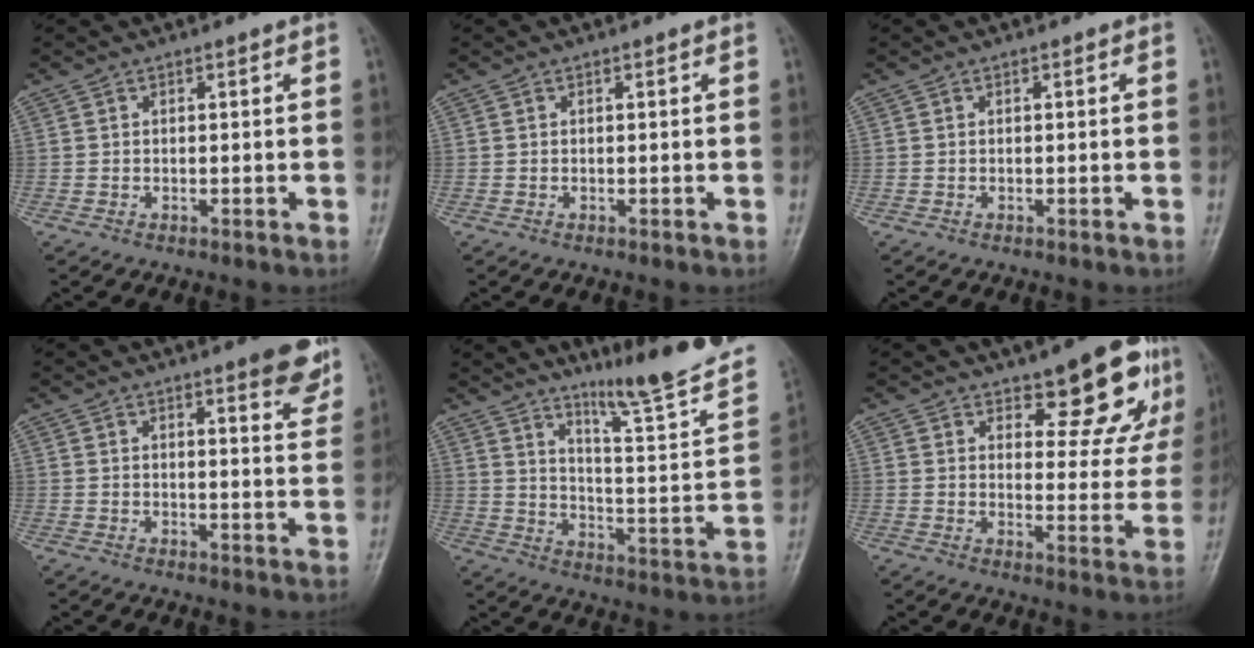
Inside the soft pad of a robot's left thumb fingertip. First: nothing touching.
{"total": 0.0}
{"total": 0.0}
{"total": 6.9, "force": [4.5, 1.4, 5.0], "torque": [-0.047, -0.025, 0.055]}
{"total": 20.5, "force": [16.0, 1.3, 12.8], "torque": [-0.165, -0.107, 0.237]}
{"total": 12.5, "force": [8.3, 4.7, 8.1], "torque": [-0.054, -0.052, 0.112]}